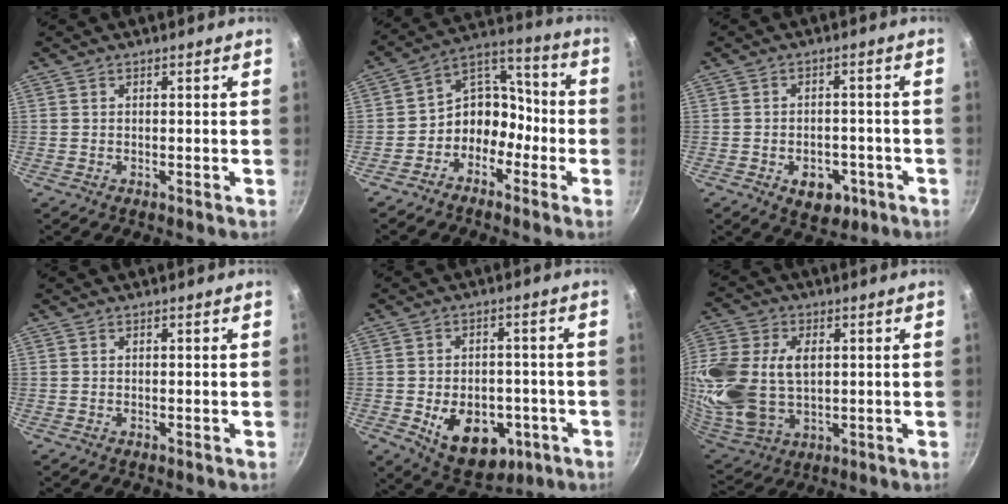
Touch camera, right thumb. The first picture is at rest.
{"total": 10.3, "force": [-4.4, 8.0, 4.8], "torque": [-0.024, 0.075, -0.093]}
{"total": 7.3, "force": [-3.1, 5.0, 4.3], "torque": [-0.034, 0.016, -0.033]}
{"total": 0.0}
{"total": 14.2, "force": [-4.4, 9.7, 9.3], "torque": [-0.102, 0.011, -0.045]}
{"total": 22.4, "force": [2.6, 15.4, 16.0], "torque": [-0.367, -0.003, 0.057]}